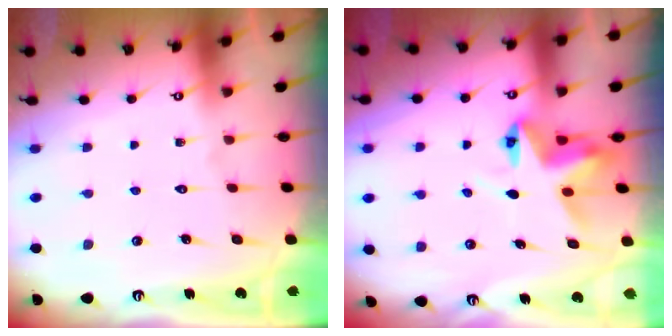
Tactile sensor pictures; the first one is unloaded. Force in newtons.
{"total": 4.9, "press": 4.9, "slide": 0.3}